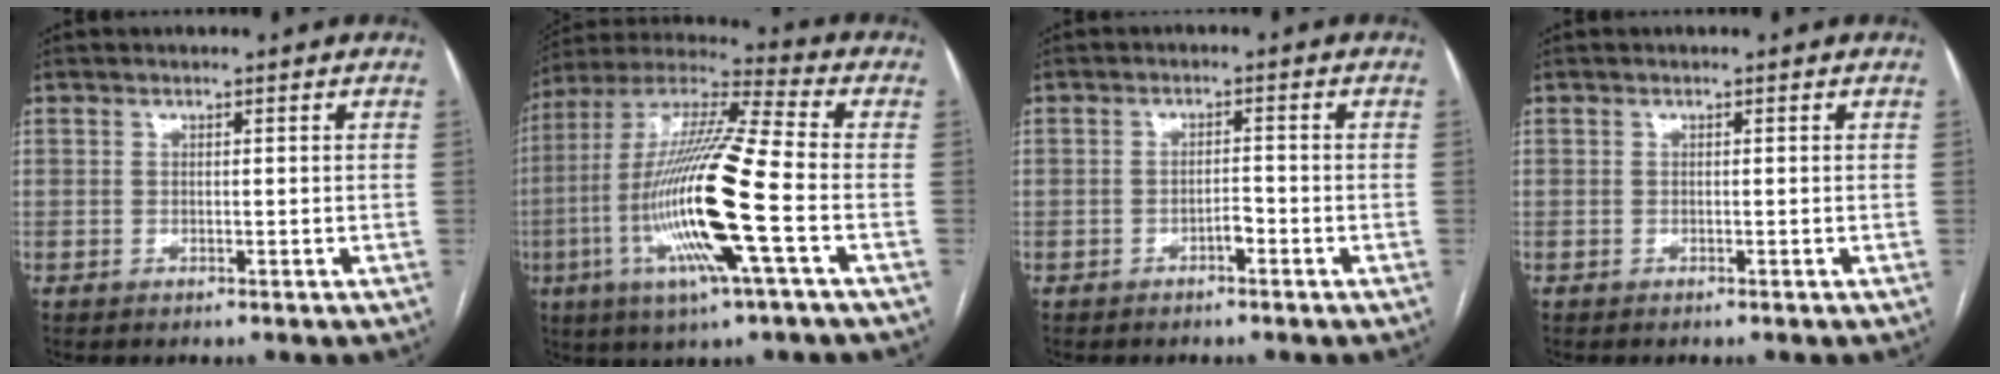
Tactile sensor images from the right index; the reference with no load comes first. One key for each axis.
{"total": 19.9, "fx": -5.1, "fy": 0.8, "fz": 19.2, "tx": -0.398, "ty": -0.015, "tz": -0.103}
{"total": 1.8, "fx": -1.1, "fy": 0.6, "fz": 1.3, "tx": -0.018, "ty": 0.003, "tz": -0.018}
{"total": 0.0}